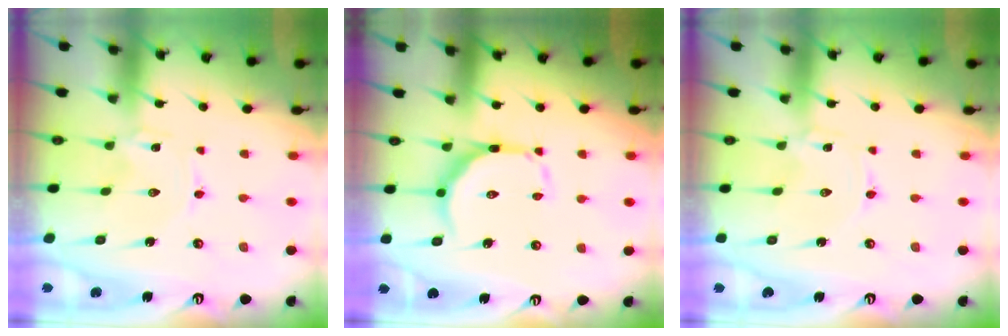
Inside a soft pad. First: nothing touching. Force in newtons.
{"total": 9.6, "press": 9.5, "slide": 0.9}
{"total": 0.0}